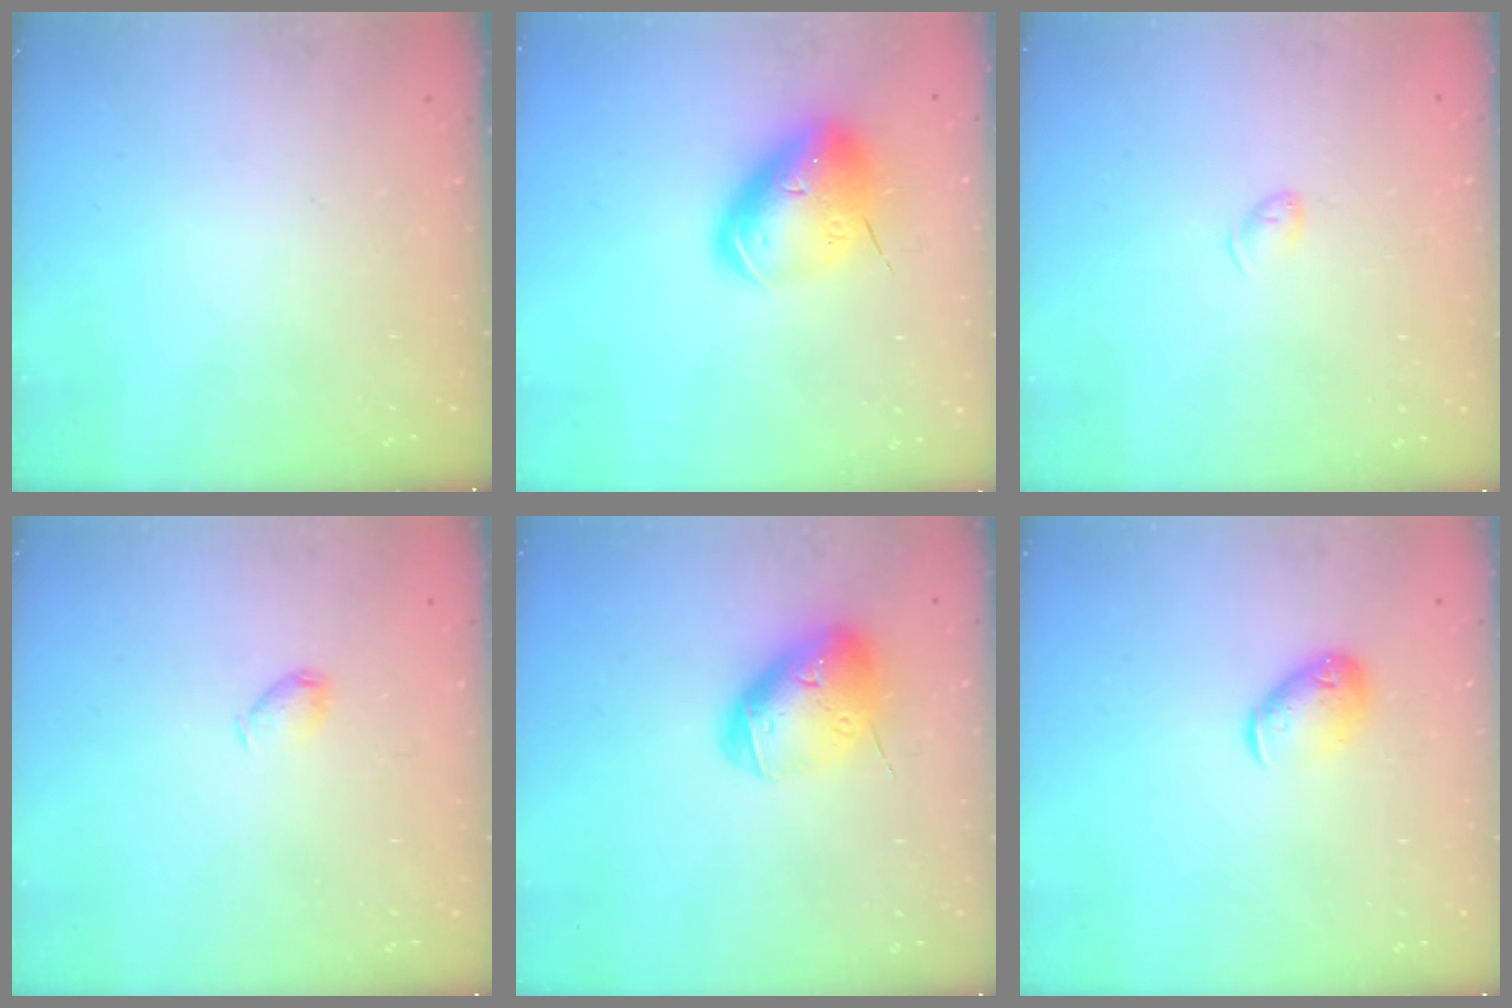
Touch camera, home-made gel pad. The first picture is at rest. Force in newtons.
{"total": 15.6, "press": 15.4, "slide": 2.6}
{"total": 3.8, "press": 3.8, "slide": 0.6}
{"total": 3.9, "press": 3.8, "slide": 0.7}
{"total": 15.7, "press": 15.5, "slide": 2.5}
{"total": 9.0, "press": 8.9, "slide": 1.3}